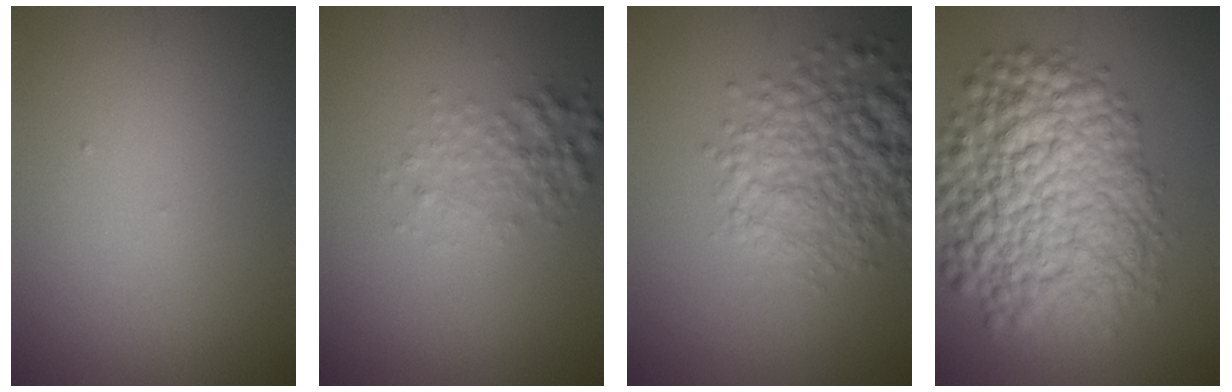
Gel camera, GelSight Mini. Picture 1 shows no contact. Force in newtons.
{"total": 2.5, "press": 2.5, "slide": 0.0}
{"total": 6.9, "press": 6.9, "slide": 0.4}
{"total": 12.2, "press": 12.2, "slide": 0.5}